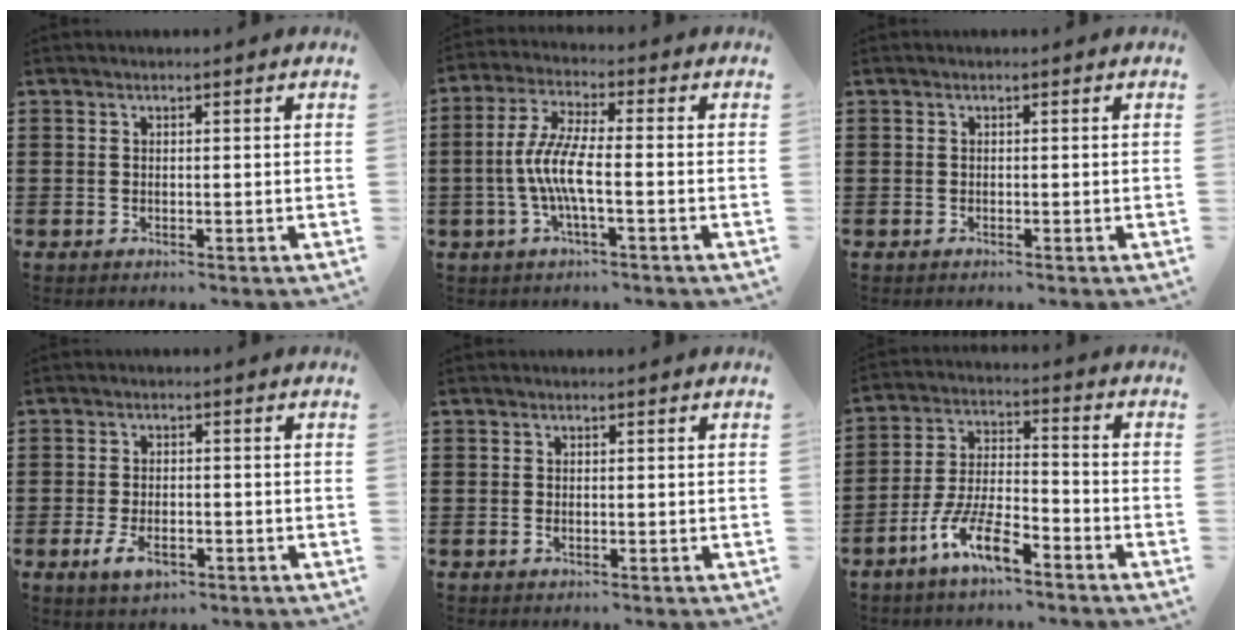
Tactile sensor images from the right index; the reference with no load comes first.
{"total": 7.1, "force": [-1.8, 1.1, 6.7], "torque": [-0.160, -0.018, -0.045]}
{"total": 0.0}
{"total": 3.7, "force": [-1.7, 1.8, 2.7], "torque": [-0.061, -0.004, -0.034]}
{"total": 0.6, "force": [-0.2, 0.2, 0.6], "torque": [-0.013, -0.005, -0.002]}
{"total": 9.1, "force": [-6.1, 2.4, 6.4], "torque": [-0.148, -0.002, -0.120]}